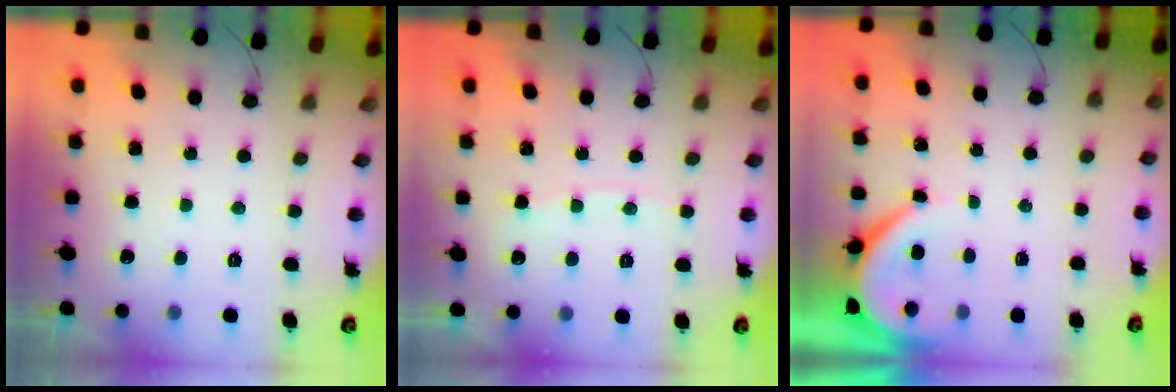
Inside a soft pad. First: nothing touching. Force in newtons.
{"total": 3.0, "press": 3.0, "slide": 0.4}
{"total": 3.8, "press": 3.7, "slide": 0.4}